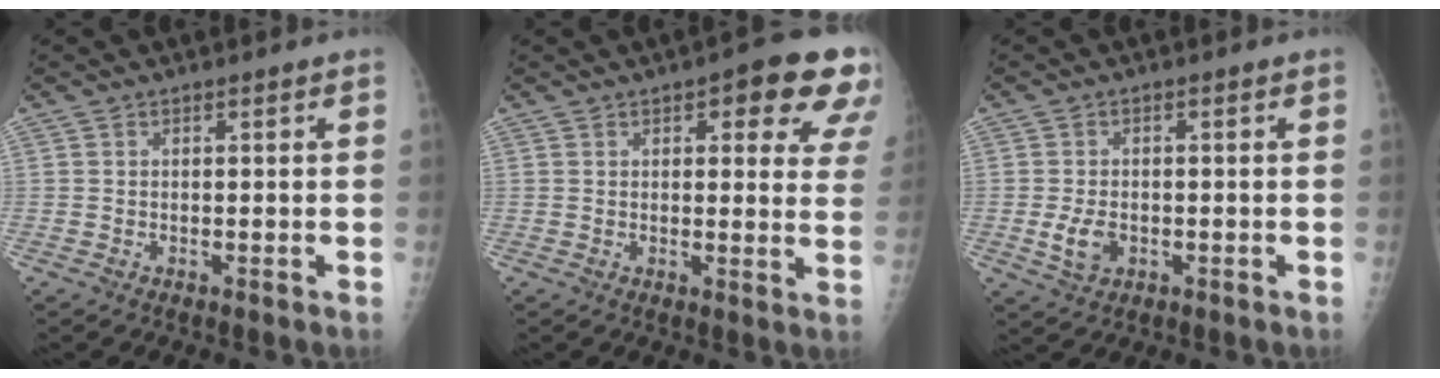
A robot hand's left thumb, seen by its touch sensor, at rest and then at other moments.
{"total": 13.9, "force": [7.3, 5.0, 10.7], "torque": [-0.085, -0.025, 0.075]}
{"total": 4.3, "force": [-1.0, 2.9, 3.0], "torque": [-0.054, -0.003, -0.013]}